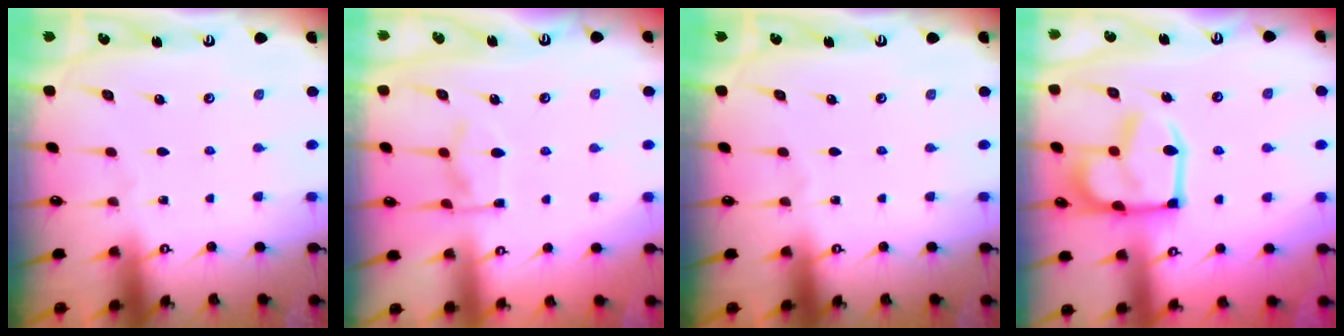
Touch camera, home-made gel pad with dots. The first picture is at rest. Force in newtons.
{"total": 6.9, "press": 6.8, "slide": 1.3}
{"total": 0.0}
{"total": 14.5, "press": 14.4, "slide": 1.5}